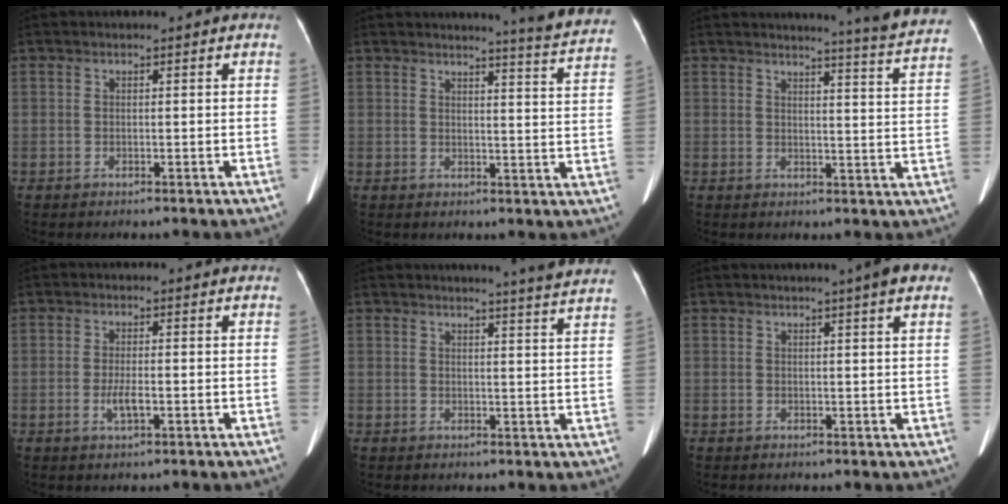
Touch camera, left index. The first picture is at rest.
{"total": 10.8, "force": [10.4, -1.2, 2.7], "torque": [-0.033, -0.069, 0.102]}
{"total": 12.1, "force": [11.5, -1.8, 3.4], "torque": [-0.044, -0.077, 0.116]}
{"total": 2.5, "force": [-0.7, 0.5, 2.3], "torque": [-0.051, -0.002, -0.012]}
{"total": 8.9, "force": [8.3, -1.4, 2.8], "torque": [-0.036, -0.031, 0.078]}
{"total": 4.6, "force": [3.1, -0.2, 3.5], "torque": [-0.047, 0.009, 0.032]}